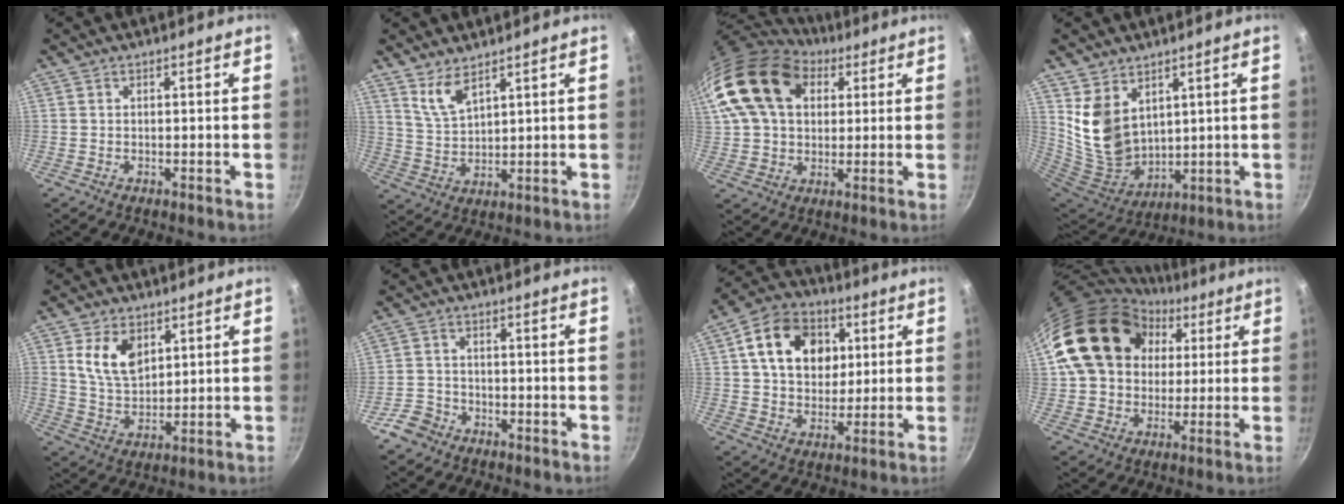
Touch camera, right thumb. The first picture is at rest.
{"total": 5.7, "force": [4.2, 1.9, 3.3], "torque": [-0.060, -0.035, 0.090]}
{"total": 21.2, "force": [7.4, 14.5, 13.5], "torque": [-0.249, 0.011, 0.127]}
{"total": 12.1, "force": [5.6, 8.4, 6.7], "torque": [-0.109, -0.057, 0.129]}
{"total": 9.3, "force": [3.5, 6.1, 6.1], "torque": [-0.096, -0.021, 0.071]}
{"total": 4.8, "force": [-3.1, 3.5, 1.4], "torque": [-0.018, 0.035, -0.055]}
{"total": 16.3, "force": [4.5, 12.4, 9.6], "torque": [-0.127, 0.007, 0.067]}
{"total": 21.3, "force": [6.7, 16.4, 11.8], "torque": [-0.176, 0.017, 0.118]}